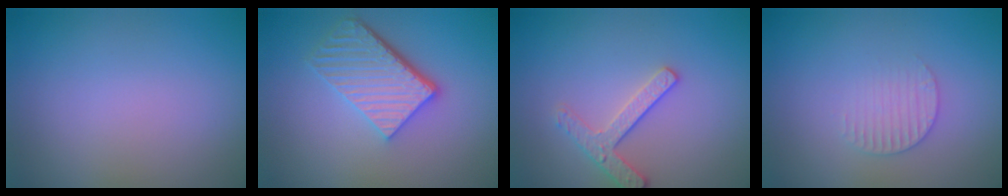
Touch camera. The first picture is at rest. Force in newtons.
{"total": 5.2, "press": 3.9, "slide": 3.4}
{"total": 2.5, "press": 2.4, "slide": 0.7}
{"total": 1.9, "press": 1.9, "slide": 0.3}